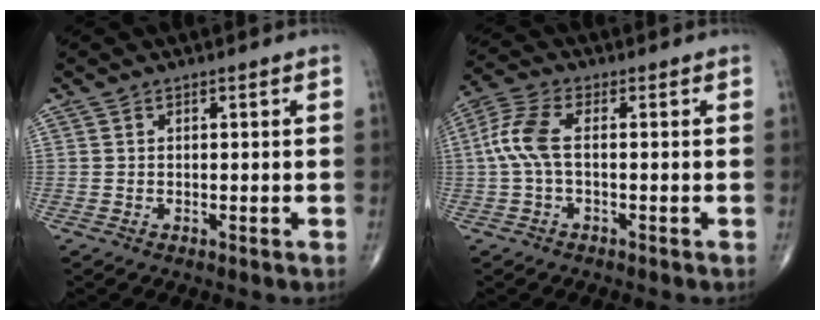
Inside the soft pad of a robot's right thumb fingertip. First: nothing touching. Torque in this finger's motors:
{"motor_torque": [-0.18, 0.60, 0.82, -0.07, 0.26]}